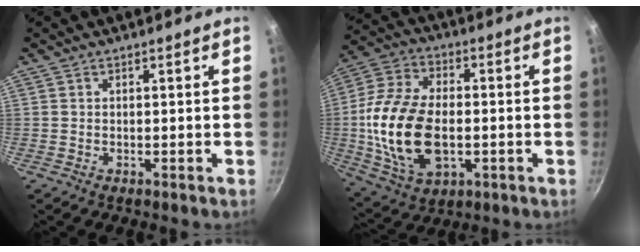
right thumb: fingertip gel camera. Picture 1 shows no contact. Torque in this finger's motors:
{"motor_torque": [-0.59, 1.71, 2.01, 0.00, 0.21]}